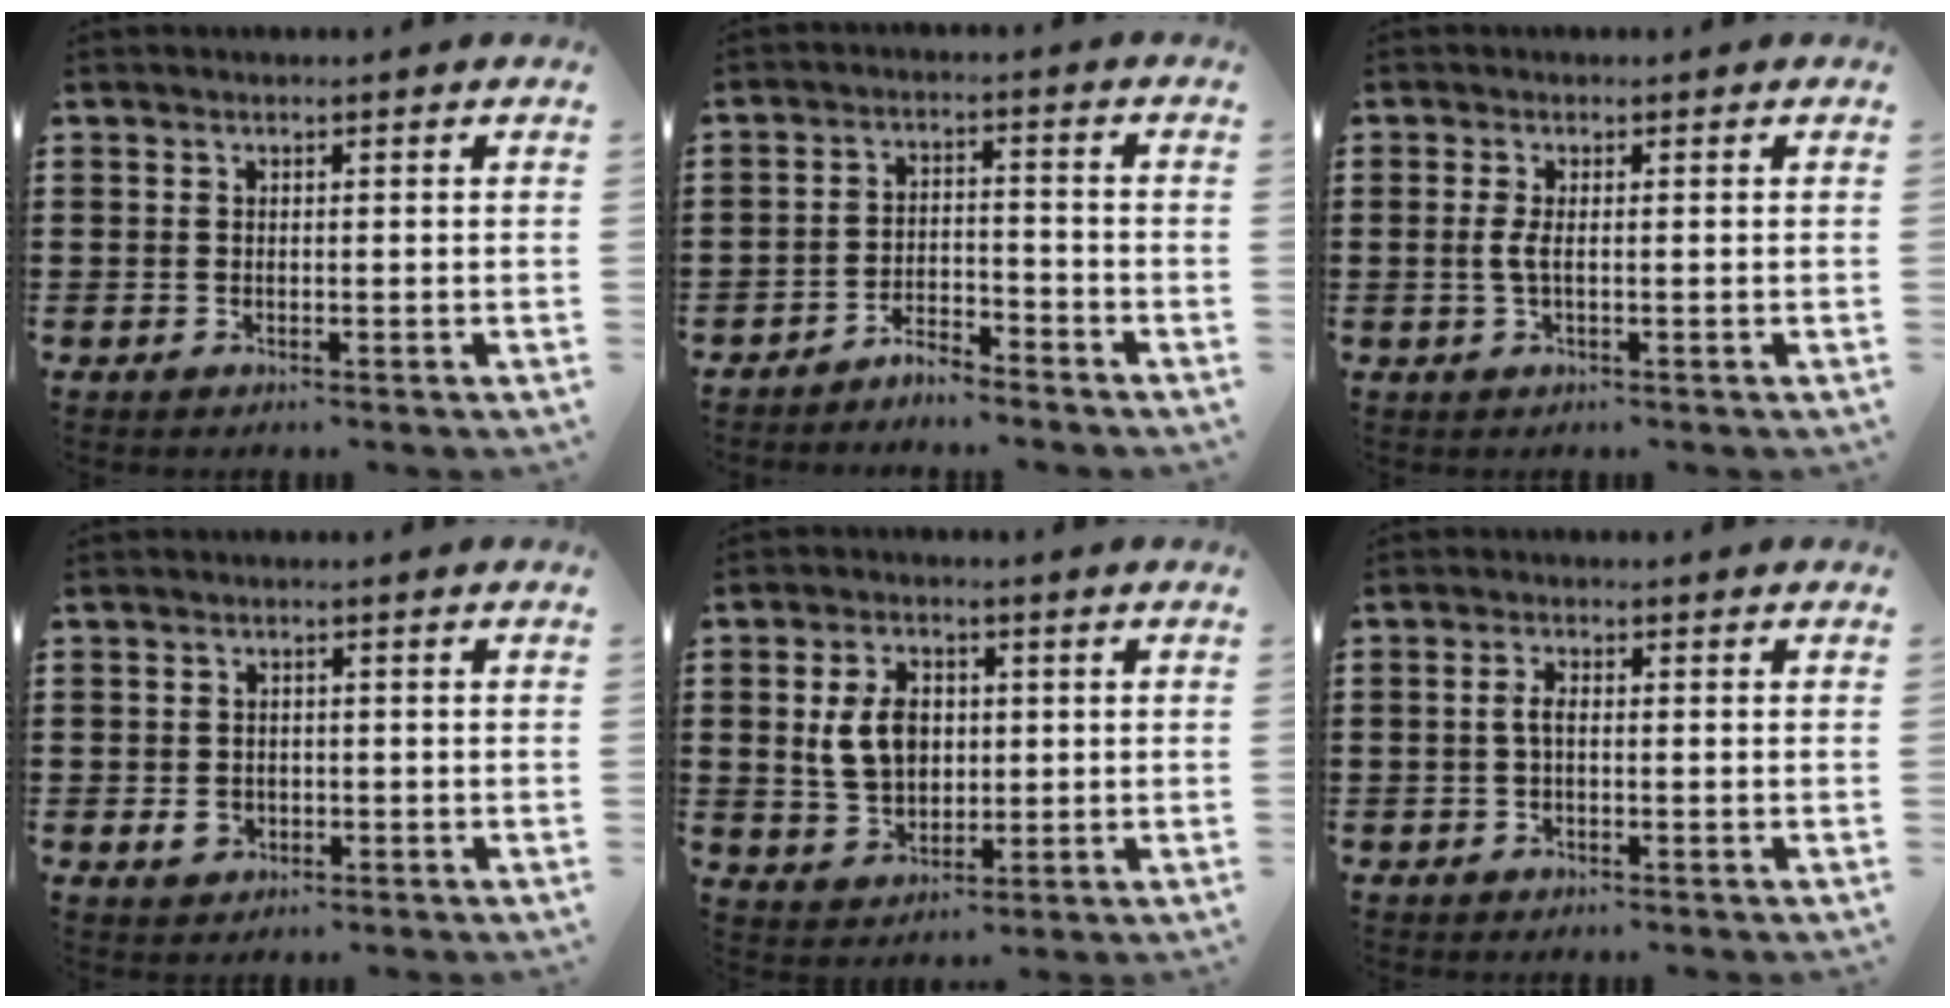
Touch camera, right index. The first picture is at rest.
{"total": 3.6, "force": [-3.6, 0.1, 0.2], "torque": [-0.011, 0.003, -0.076]}
{"total": 2.2, "force": [-0.2, 0.4, 2.1], "torque": [-0.056, -0.009, -0.008]}
{"total": 2.3, "force": [-0.6, 1.8, 1.2], "torque": [-0.026, 0.004, -0.012]}
{"total": 6.9, "force": [0.9, 4.8, 4.9], "torque": [-0.111, 0.008, 0.010]}
{"total": 2.0, "force": [-0.4, 0.6, 1.8], "torque": [-0.050, -0.006, -0.012]}